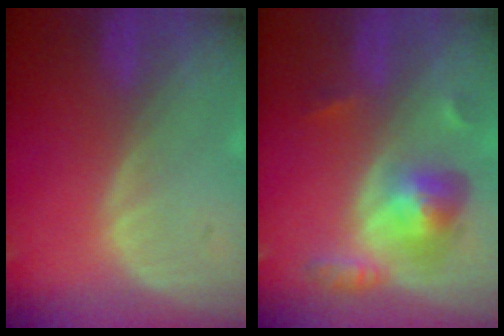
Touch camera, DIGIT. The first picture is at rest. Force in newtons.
{"total": 6.3, "press": 5.7, "slide": 2.6}